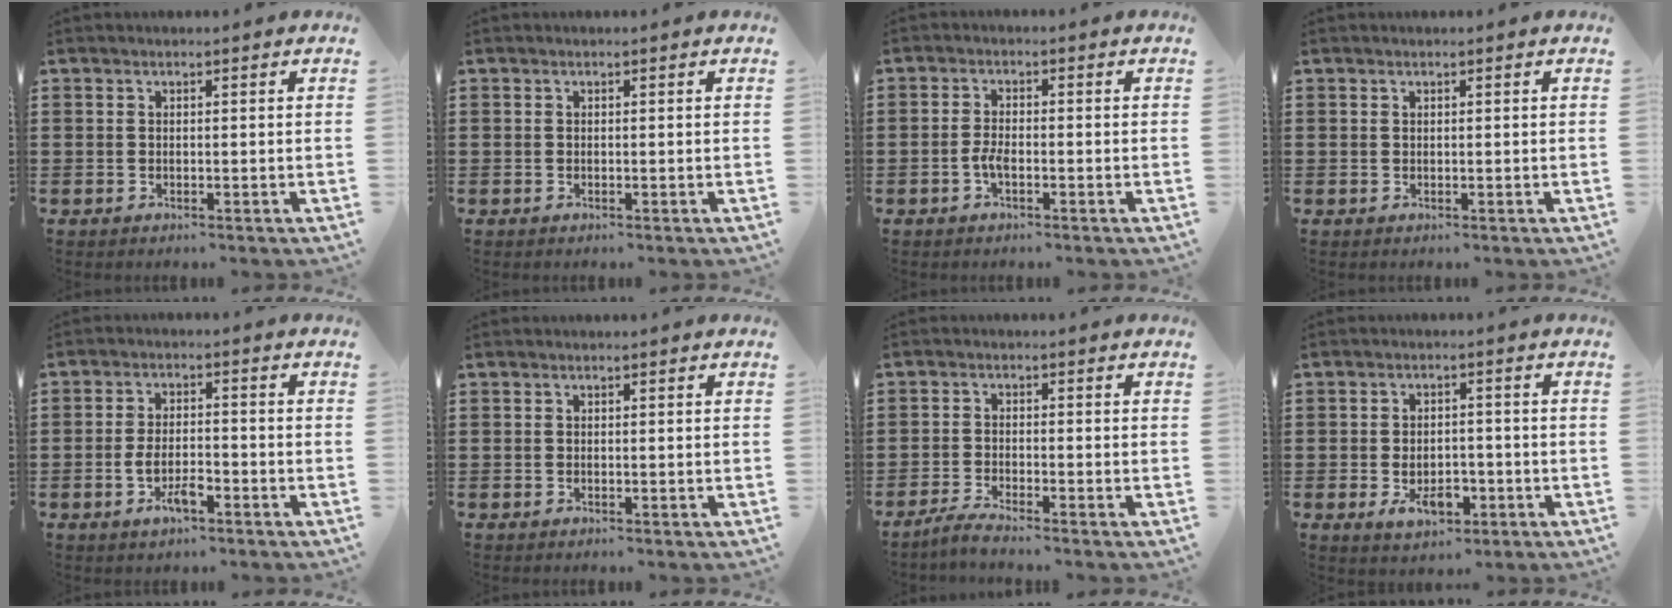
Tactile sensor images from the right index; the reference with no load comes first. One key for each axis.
{"total": 0.0}
{"total": 2.5, "fx": -1.1, "fy": 0.6, "fz": 2.1, "tx": -0.056, "ty": -0.007, "tz": -0.023}
{"total": 0.0}
{"total": 4.6, "fx": -2.0, "fy": 1.9, "fz": 3.7, "tx": -0.076, "ty": 0.004, "tz": -0.040}
{"total": 0.0}
{"total": 2.2, "fx": -2.1, "fy": -0.2, "fz": 0.7, "tx": -0.021, "ty": 0.001, "tz": -0.042}
{"total": 5.1, "fx": -1.7, "fy": 2.9, "fz": 3.8, "tx": -0.054, "ty": -0.002, "tz": -0.033}